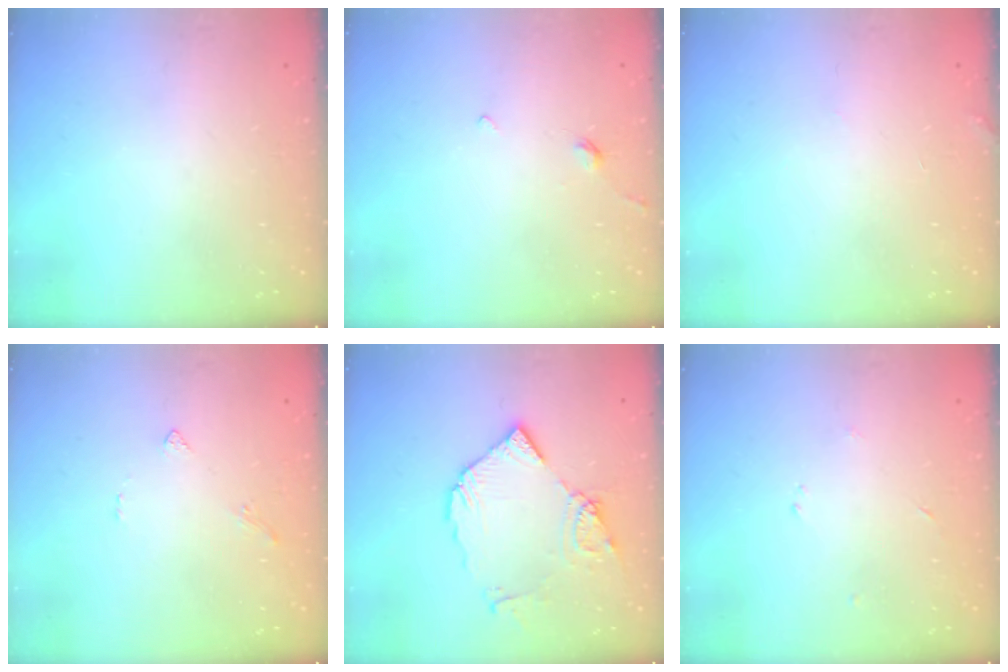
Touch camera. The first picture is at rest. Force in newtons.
{"total": 1.7, "press": 1.6, "slide": 0.5}
{"total": 1.9, "press": 1.9, "slide": 0.2}
{"total": 1.6, "press": 1.5, "slide": 0.5}
{"total": 12.2, "press": 12.1, "slide": 1.3}
{"total": 2.4, "press": 2.4, "slide": 0.3}